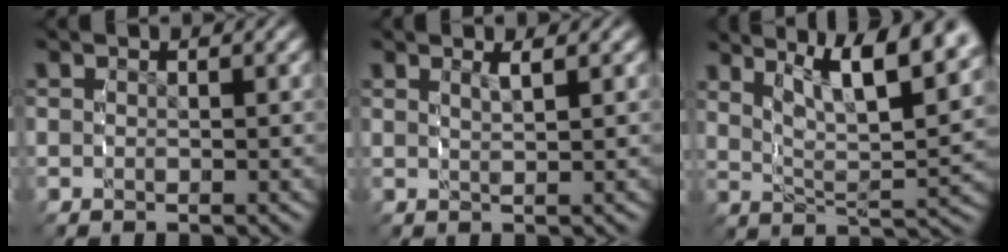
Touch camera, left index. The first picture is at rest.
{"total": 1.1, "force": [0.7, -0.5, 0.7], "torque": [-0.010, -0.001, 0.014]}
{"total": 8.4, "force": [3.9, 3.1, 6.8], "torque": [-0.098, 0.002, 0.055]}